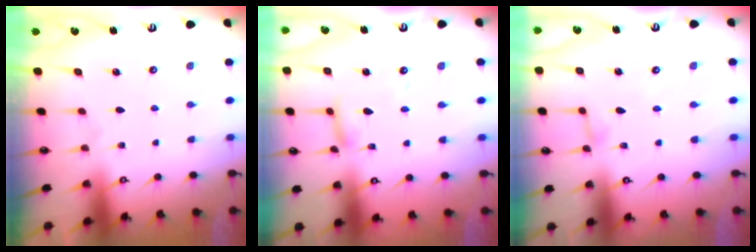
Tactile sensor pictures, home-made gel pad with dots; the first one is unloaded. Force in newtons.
{"total": 8.0, "press": 8.0, "slide": 0.7}
{"total": 2.8, "press": 2.7, "slide": 0.3}